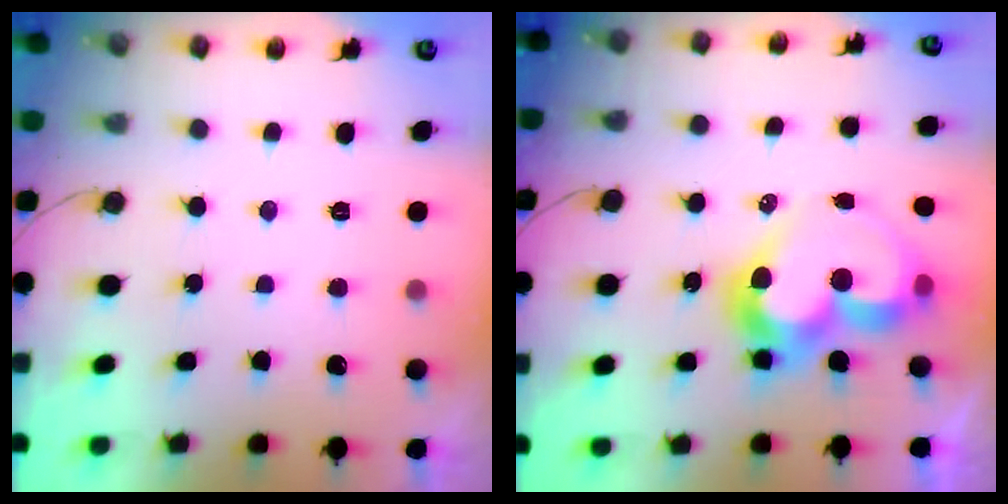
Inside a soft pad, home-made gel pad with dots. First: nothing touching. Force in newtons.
{"total": 15.2, "press": 15.1, "slide": 2.0}